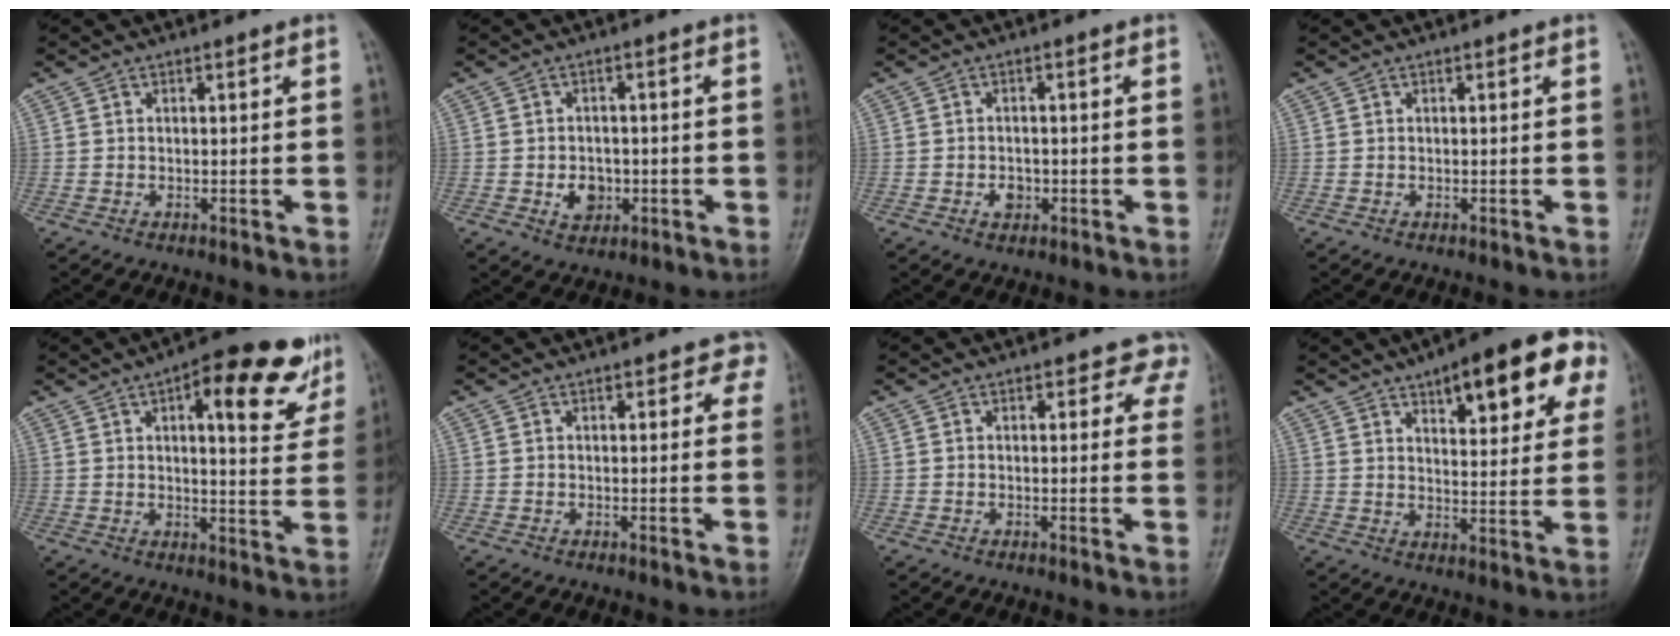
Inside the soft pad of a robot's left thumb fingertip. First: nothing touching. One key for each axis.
{"total": 4.5, "fx": -1.1, "fy": 3.6, "fz": 2.4, "tx": -0.019, "ty": 0.005, "tz": -0.013}
{"total": 2.6, "fx": -0.9, "fy": 2.0, "fz": 1.4, "tx": -0.012, "ty": 0.004, "tz": -0.013}
{"total": 0.0}
{"total": 15.3, "fx": 7.7, "fy": 5.5, "fz": 12.0, "tx": -0.117, "ty": -0.019, "tz": 0.099}
{"total": 2.9, "fx": 1.5, "fy": 1.8, "fz": 1.7, "tx": 0.013, "ty": 0.000, "tz": 0.007}
{"total": 3.8, "fx": 2.5, "fy": 2.4, "fz": 1.5, "tx": 0.022, "ty": -0.007, "tz": 0.010}
{"total": 16.3, "fx": 8.2, "fy": 5.9, "fz": 12.8, "tx": -0.127, "ty": -0.016, "tz": 0.105}